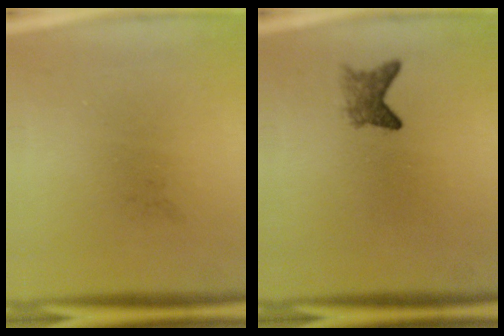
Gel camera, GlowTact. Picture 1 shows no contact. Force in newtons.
{"total": 2.5}